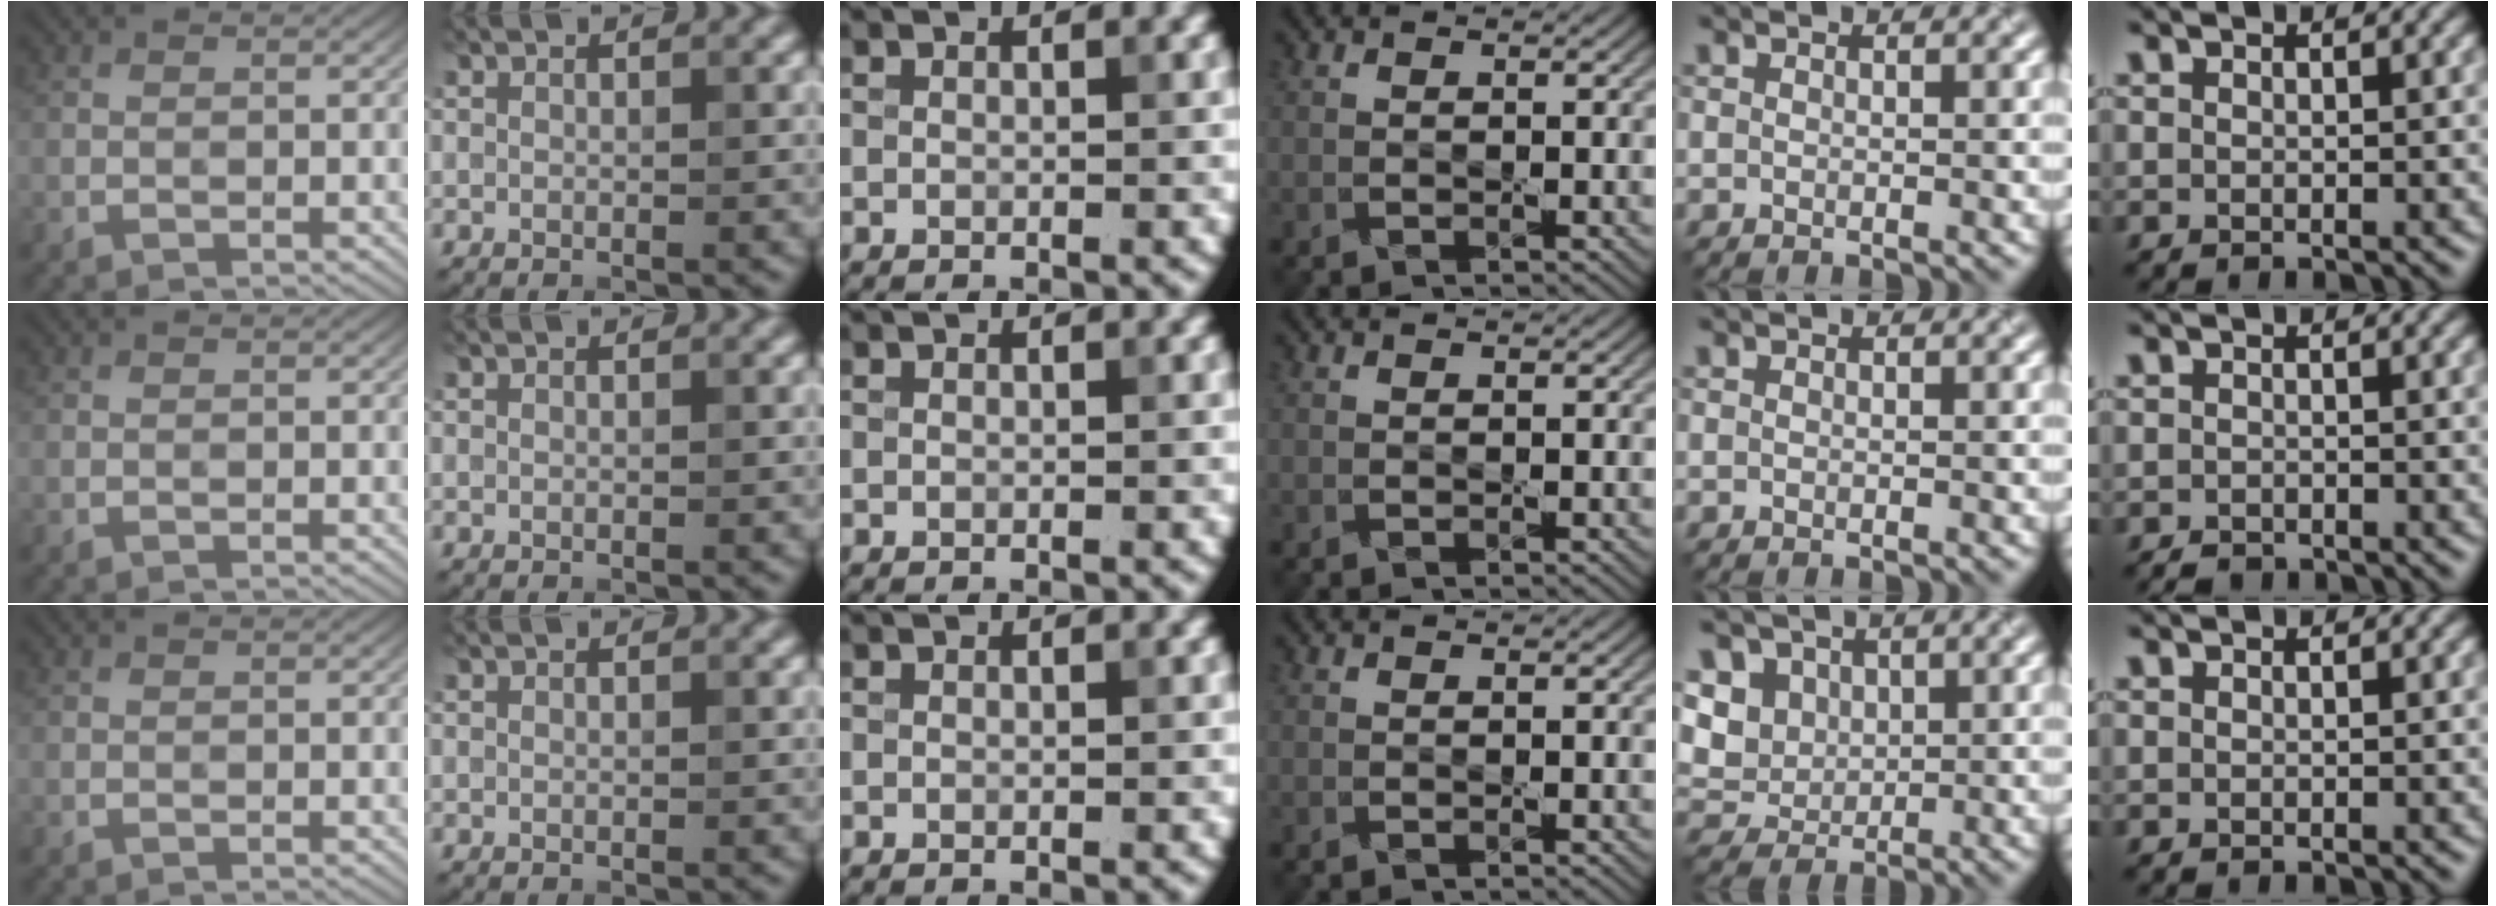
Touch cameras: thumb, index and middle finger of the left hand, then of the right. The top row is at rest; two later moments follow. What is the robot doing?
{"motion": "press", "object": "keyboard"}